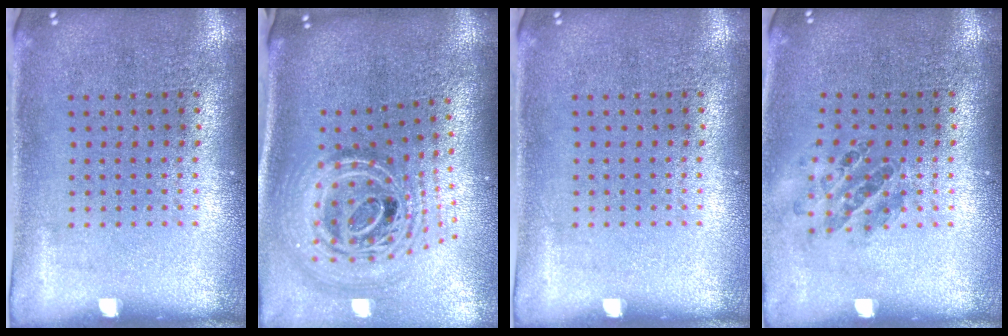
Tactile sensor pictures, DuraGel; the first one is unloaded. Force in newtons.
{"total": 3.0, "press": 2.0, "slide": 2.2}
{"total": 0.0}
{"total": 0.8, "press": 0.8, "slide": 0.1}